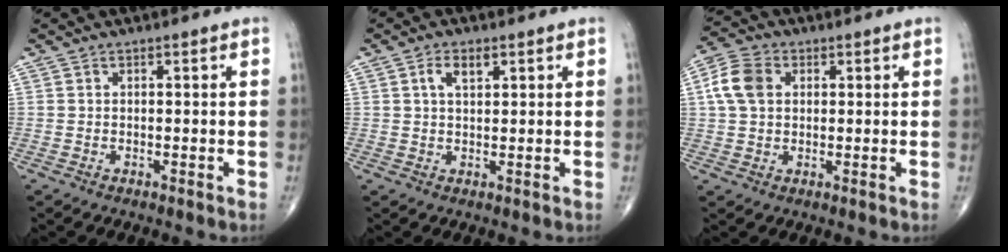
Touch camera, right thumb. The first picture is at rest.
{"total": 3.4, "force": [1.4, 1.6, 2.6], "torque": [-0.046, 0.001, 0.026]}
{"total": 7.2, "force": [1.6, 5.2, 4.8], "torque": [-0.095, 0.013, 0.025]}